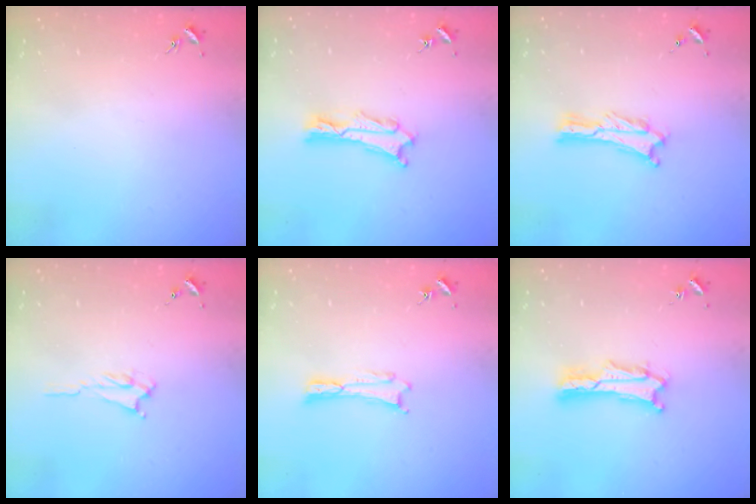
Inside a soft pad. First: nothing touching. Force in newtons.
{"total": 2.4, "press": 2.4, "slide": 0.3}
{"total": 1.3, "press": 1.3, "slide": 0.3}
{"total": 1.6, "press": 1.5, "slide": 0.4}
{"total": 0.0}
{"total": 2.1, "press": 2.1, "slide": 0.3}